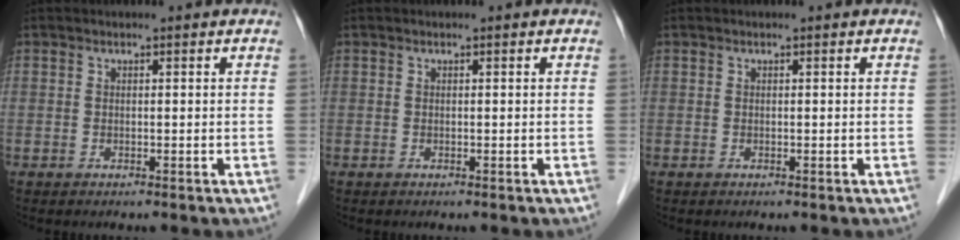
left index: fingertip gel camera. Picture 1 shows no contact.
{"total": 0.0}
{"total": 0.0}